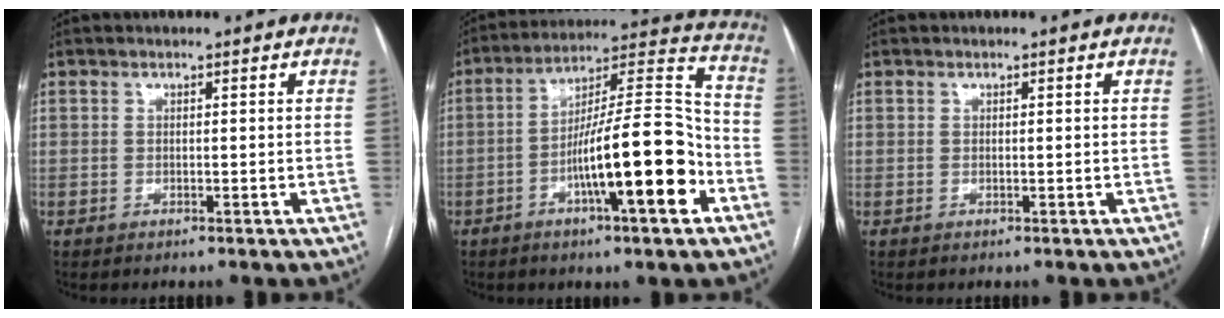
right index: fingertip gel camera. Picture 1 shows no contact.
{"total": 17.0, "force": [-6.0, 2.0, 15.8], "torque": [-0.255, 0.014, -0.094]}
{"total": 0.0}